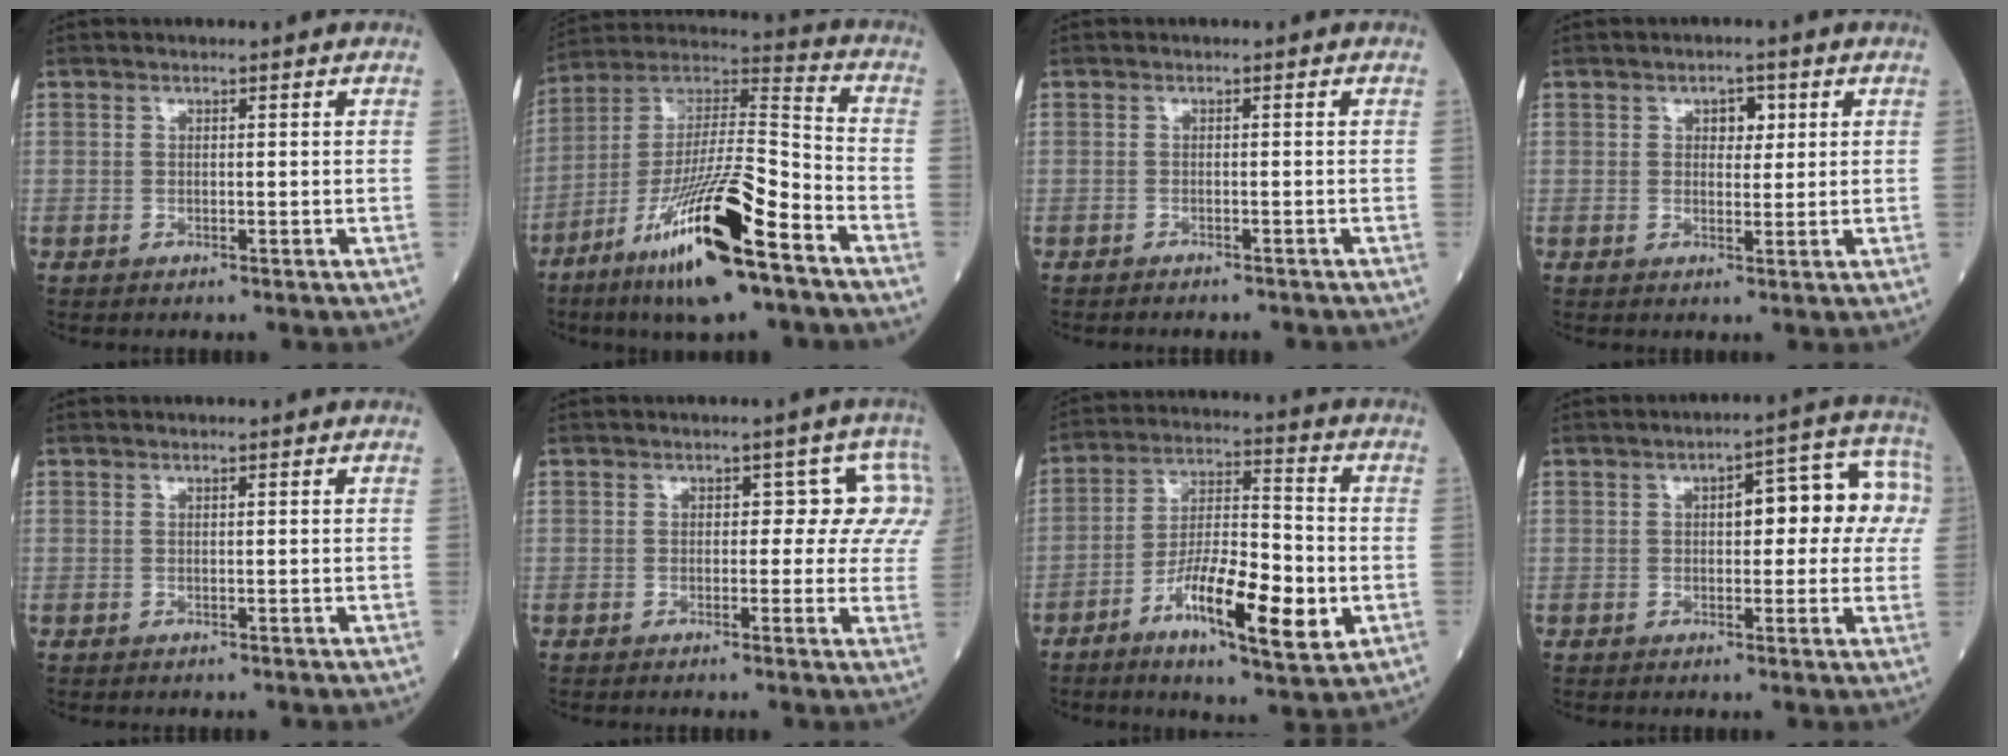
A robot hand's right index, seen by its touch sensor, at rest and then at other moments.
{"total": 20.6, "force": [-11.0, 2.5, 17.2], "torque": [-0.329, -0.032, -0.198]}
{"total": 4.5, "force": [-4.1, 1.1, 1.3], "torque": [-0.015, -0.003, -0.048]}
{"total": 2.7, "force": [1.0, 1.7, 1.9], "torque": [-0.021, 0.006, 0.014]}
{"total": 0.0}
{"total": 5.6, "force": [1.2, 3.4, 4.2], "torque": [-0.023, 0.028, 0.004]}
{"total": 14.1, "force": [-5.1, 3.2, 12.8], "torque": [-0.227, -0.007, -0.087]}
{"total": 11.0, "force": [1.8, 4.0, 10.1], "torque": [-0.116, 0.048, 0.020]}